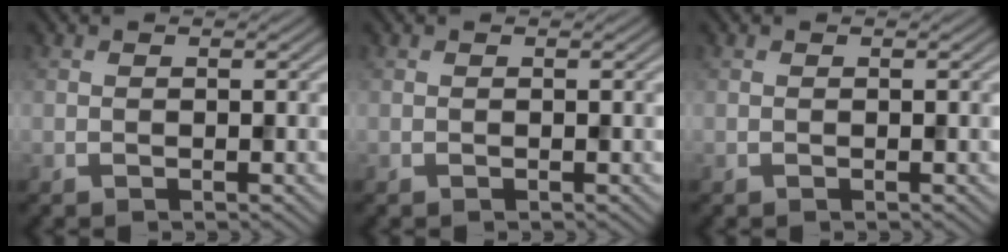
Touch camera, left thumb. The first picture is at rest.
{"total": 0.0}
{"total": 0.0}